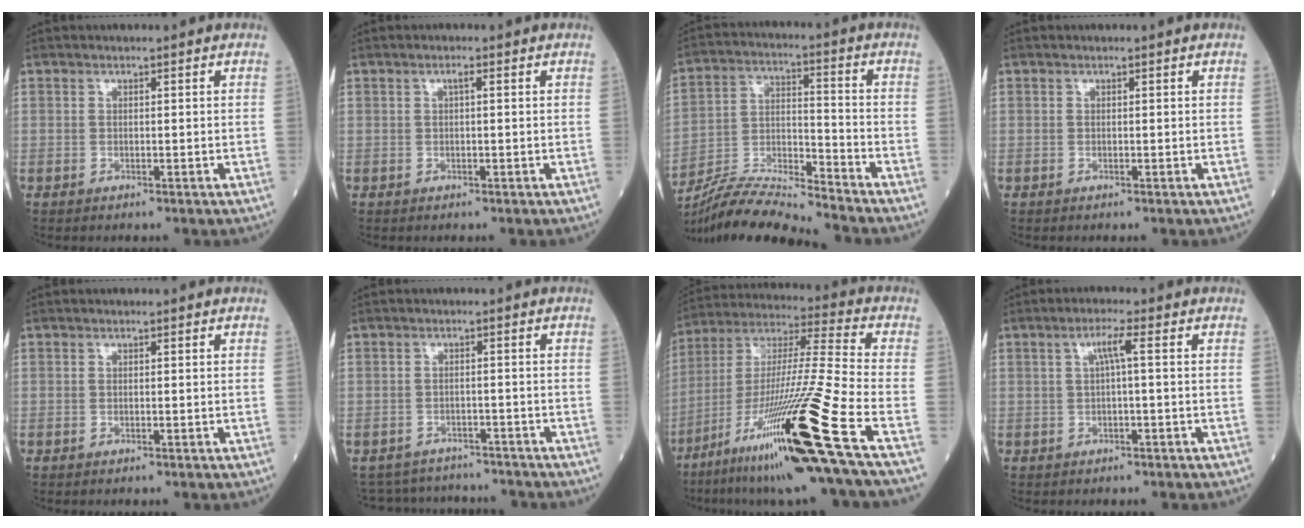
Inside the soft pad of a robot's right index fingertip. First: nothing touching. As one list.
[{"total": 0.9, "force": [0.2, 0.1, 0.8], "torque": [-0.017, 0.002, 0.003]}, {"total": 12.7, "force": [-12.2, -1.1, 3.3], "torque": [-0.062, 0.008, -0.229]}, {"total": 0.0}, {"total": 0.0}, {"total": 8.7, "force": [-8.2, 2.9, 0.6], "torque": [-0.011, 0.018, -0.107]}, {"total": 23.8, "force": [-12.1, -1.7, 20.4], "torque": [-0.366, -0.039, -0.218]}, {"total": 2.7, "force": [0.4, -0.2, 2.7], "torque": [-0.051, 0.007, 0.008]}]